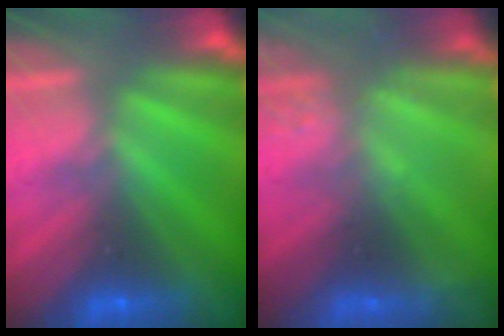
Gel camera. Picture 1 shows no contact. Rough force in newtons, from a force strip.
{"total": 2.2}